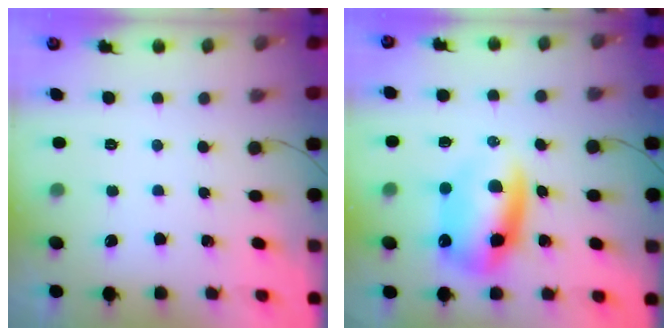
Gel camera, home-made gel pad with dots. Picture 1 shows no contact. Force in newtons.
{"total": 11.4, "press": 11.0, "slide": 2.9}